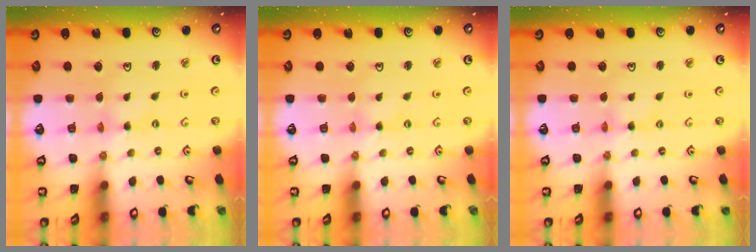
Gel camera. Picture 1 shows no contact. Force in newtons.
{"total": 0.0}
{"total": 1.1, "press": 1.1, "slide": 0.2}